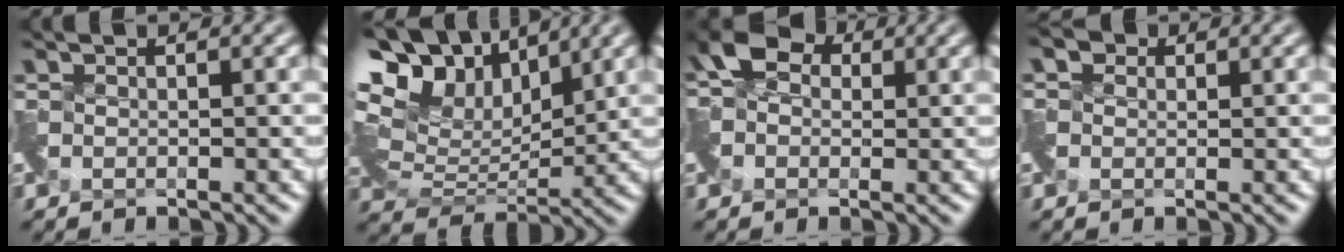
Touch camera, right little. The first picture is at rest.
{"total": 13.6, "force": [8.7, 7.2, 7.6], "torque": [-0.172, 0.049, 0.134]}
{"total": 3.6, "force": [0.2, 3.0, 2.0], "torque": [-0.041, 0.009, -0.006]}
{"total": 1.3, "force": [0.0, 1.3, 0.1], "torque": [-0.008, 0.000, -0.003]}